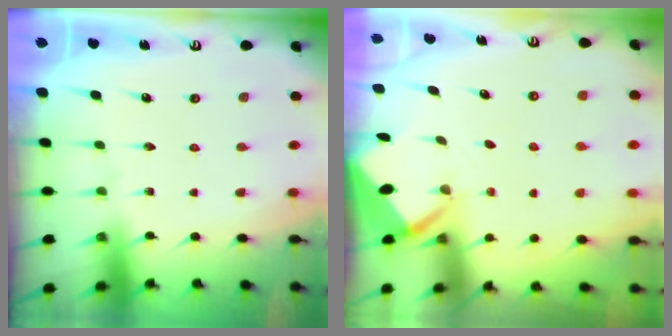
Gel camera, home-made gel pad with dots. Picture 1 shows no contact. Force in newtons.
{"total": 2.6, "press": 2.6, "slide": 0.1}